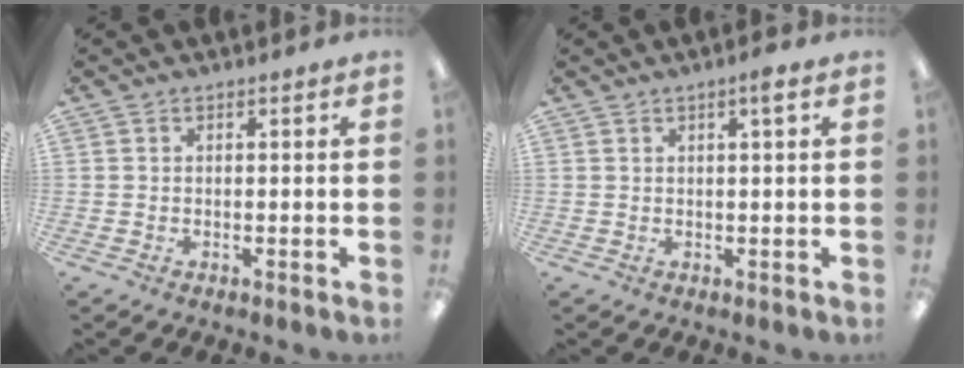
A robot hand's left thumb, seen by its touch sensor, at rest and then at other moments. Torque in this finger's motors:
{"motor_torque": [-0.18, 0.10, -0.28, 0.39, 0.05]}